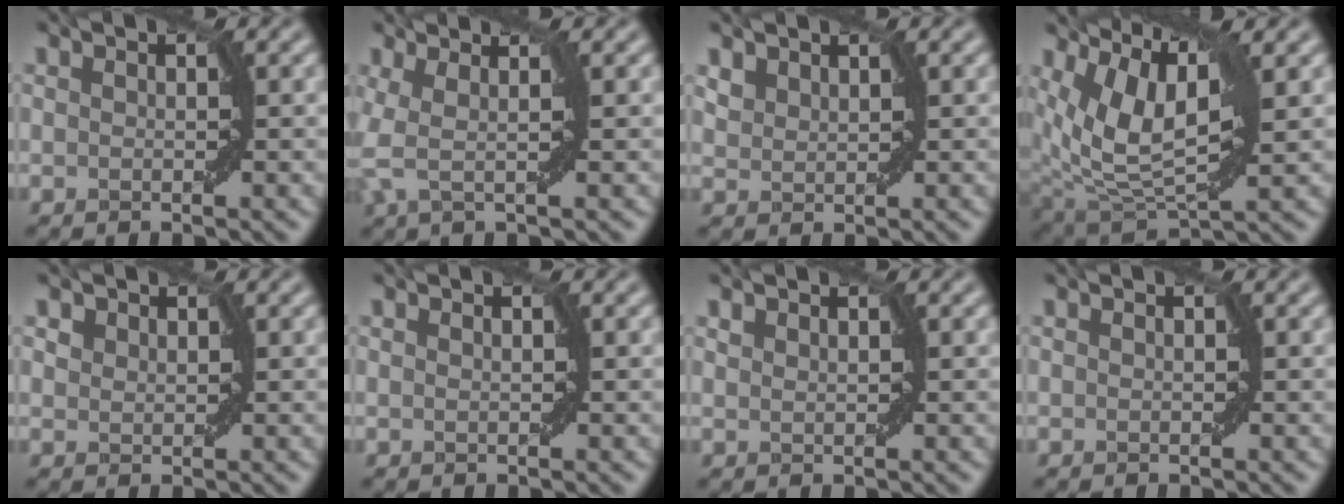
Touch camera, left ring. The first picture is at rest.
{"total": 2.4, "force": [0.3, 0.3, 2.3], "torque": [-0.051, 0.003, 0.004]}
{"total": 1.4, "force": [1.2, 0.7, 0.2], "torque": [-0.008, 0.002, 0.028]}
{"total": 8.4, "force": [3.0, 3.9, 6.7], "torque": [-0.138, 0.000, 0.060]}
{"total": 1.1, "force": [0.8, 0.7, 0.1], "torque": [-0.001, 0.002, 0.017]}
{"total": 0.0}
{"total": 0.7, "force": [0.7, 0.2, 0.1], "torque": [-0.004, 0.001, 0.015]}
{"total": 0.0}